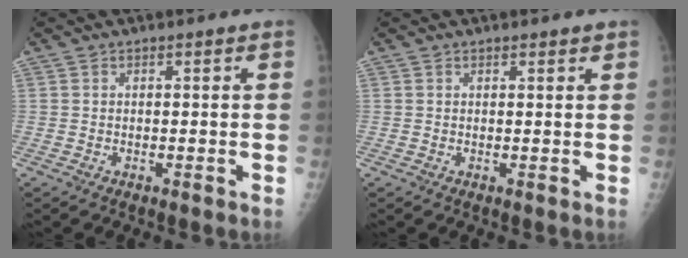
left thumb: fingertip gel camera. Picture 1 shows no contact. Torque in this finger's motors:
{"motor_torque": [-0.16, 0.01, 0.02, 0.02, 0.03]}